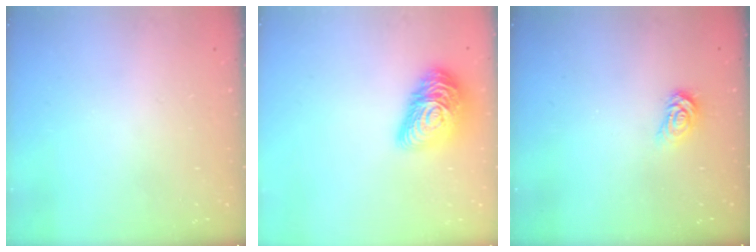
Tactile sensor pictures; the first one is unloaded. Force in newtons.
{"total": 16.6, "press": 16.6, "slide": 0.9}
{"total": 4.0, "press": 3.9, "slide": 0.2}